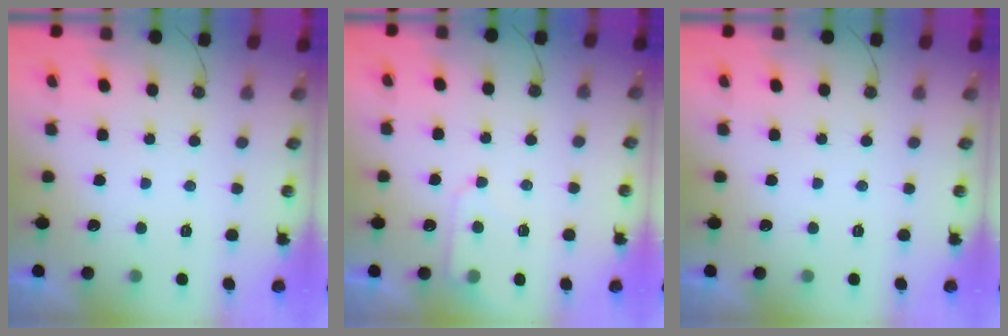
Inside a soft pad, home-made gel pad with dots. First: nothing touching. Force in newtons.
{"total": 5.4, "press": 5.4, "slide": 0.6}
{"total": 0.0}